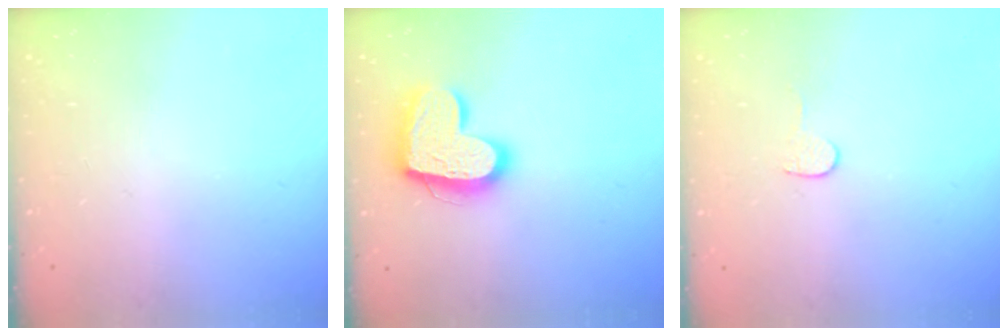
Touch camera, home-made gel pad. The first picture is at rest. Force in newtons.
{"total": 17.5, "press": 17.4, "slide": 1.6}
{"total": 4.7, "press": 4.7, "slide": 0.4}